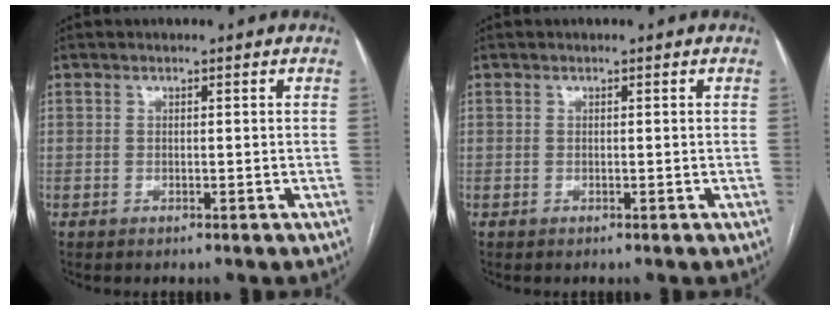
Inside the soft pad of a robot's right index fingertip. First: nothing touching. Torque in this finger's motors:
{"motor_torque": [-0.05, 0.05, 0.00, 0.00]}